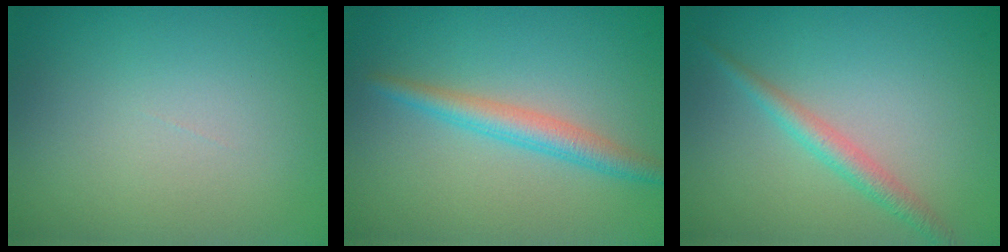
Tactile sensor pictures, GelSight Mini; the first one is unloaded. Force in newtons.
{"total": 2.7, "press": 2.7, "slide": 0.1}
{"total": 2.0, "press": 2.0, "slide": 0.1}